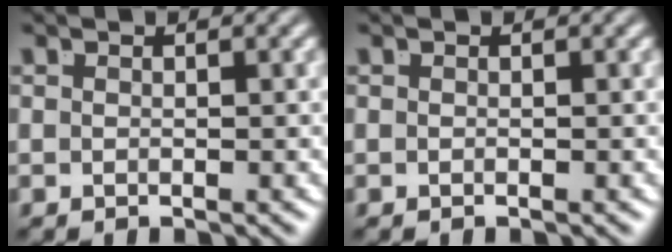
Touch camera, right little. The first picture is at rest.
{"total": 0.0}